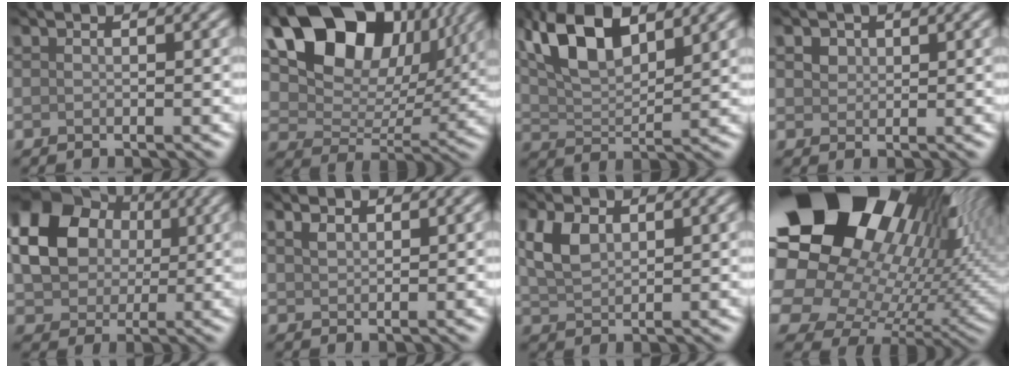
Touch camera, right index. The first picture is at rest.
{"total": 15.0, "force": [7.7, 9.3, 8.8], "torque": [-0.168, 0.022, 0.142]}
{"total": 9.0, "force": [4.7, 3.9, 6.6], "torque": [-0.129, 0.018, 0.081]}
{"total": 2.8, "force": [1.6, 1.9, 1.3], "torque": [-0.037, 0.009, 0.024]}
{"total": 9.4, "force": [2.1, 7.4, 5.5], "torque": [-0.126, 0.006, 0.032]}
{"total": 1.2, "force": [0.9, 0.6, 0.6], "torque": [-0.016, 0.002, 0.021]}
{"total": 3.5, "force": [1.3, 2.0, 2.5], "torque": [-0.062, 0.006, 0.028]}
{"total": 21.5, "force": [8.1, 14.3, 13.8], "torque": [-0.269, 0.006, 0.161]}